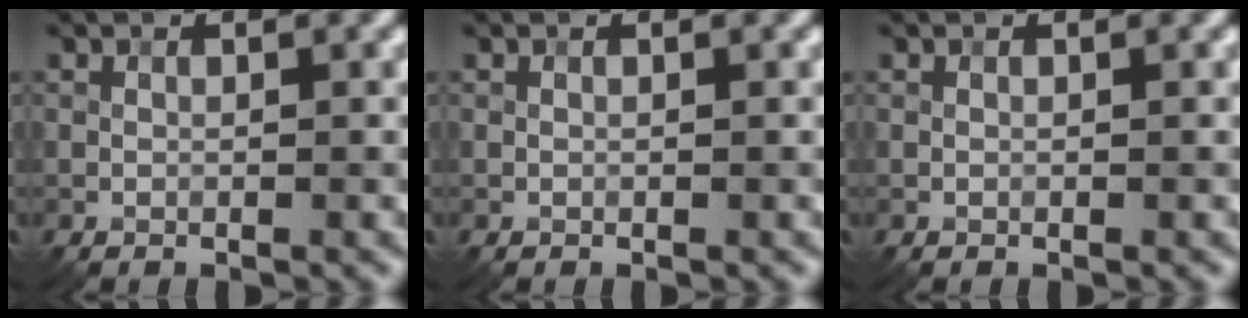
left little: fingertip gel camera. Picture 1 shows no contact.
{"total": 0.0}
{"total": 0.0}